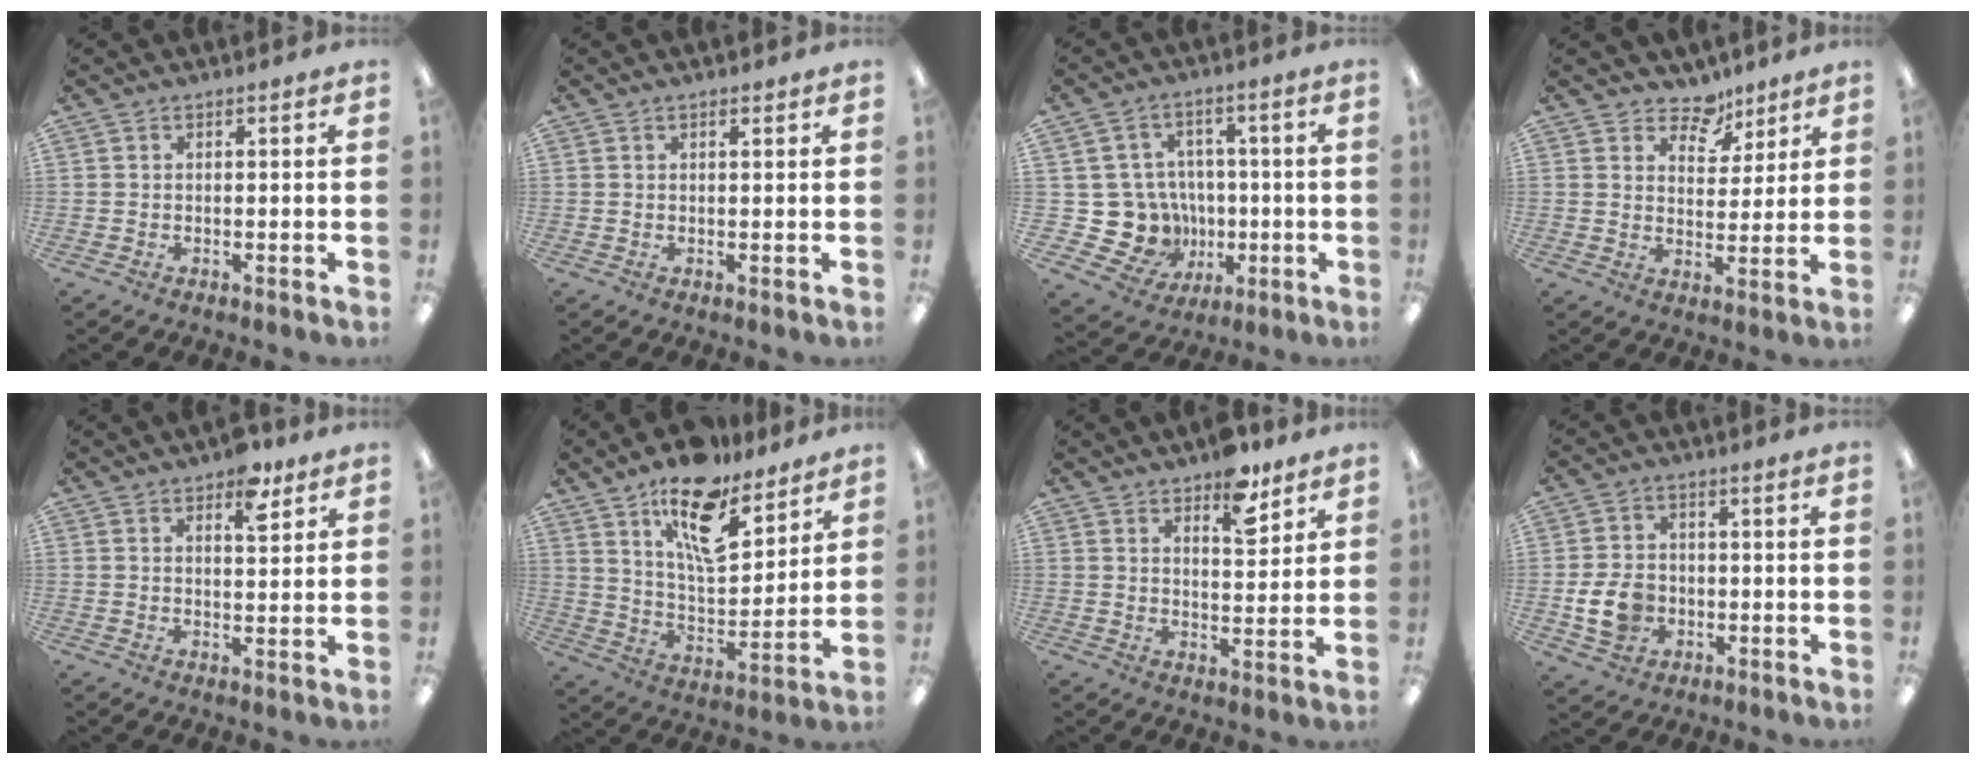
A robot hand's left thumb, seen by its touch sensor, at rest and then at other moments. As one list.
[{"total": 1.0, "force": [0.7, 0.3, 0.6], "torque": [-0.007, -0.003, 0.011]}, {"total": 13.3, "force": [-1.9, 12.6, 3.8], "torque": [-0.103, 0.007, -0.013]}, {"total": 7.3, "force": [5.7, 4.3, 1.9], "torque": [-0.024, -0.038, 0.100]}, {"total": 7.0, "force": [4.5, 3.1, 4.3], "torque": [-0.049, -0.020, 0.072]}, {"total": 16.6, "force": [11.6, 6.8, 9.7], "torque": [-0.157, -0.064, 0.198]}, {"total": 9.2, "force": [6.6, 4.0, 5.0], "torque": [-0.052, -0.038, 0.110]}, {"total": 8.4, "force": [-1.8, 6.6, 4.8], "torque": [-0.093, 0.009, -0.030]}]